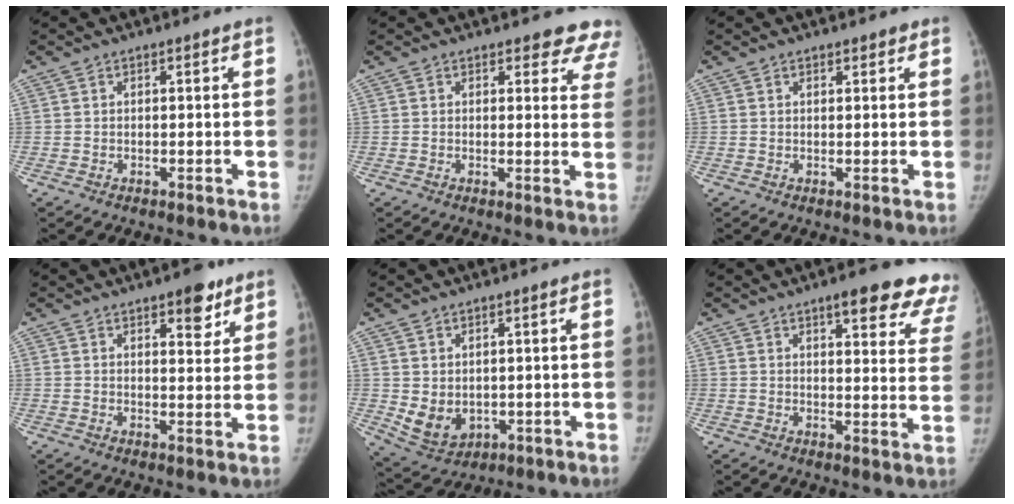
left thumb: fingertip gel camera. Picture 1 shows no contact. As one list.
[{"total": 8.1, "force": [7.1, 3.4, 1.9], "torque": [0.035, -0.032, 0.050]}, {"total": 1.2, "force": [0.9, 0.7, 0.4], "torque": [0.007, -0.004, 0.008]}, {"total": 6.5, "force": [4.1, 2.7, 4.3], "torque": [-0.032, -0.021, 0.052]}, {"total": 6.6, "force": [-0.2, 5.2, 4.1], "torque": [-0.057, -0.016, 0.020]}, {"total": 17.1, "force": [12.0, 4.8, 11.2], "torque": [-0.102, -0.043, 0.131]}]